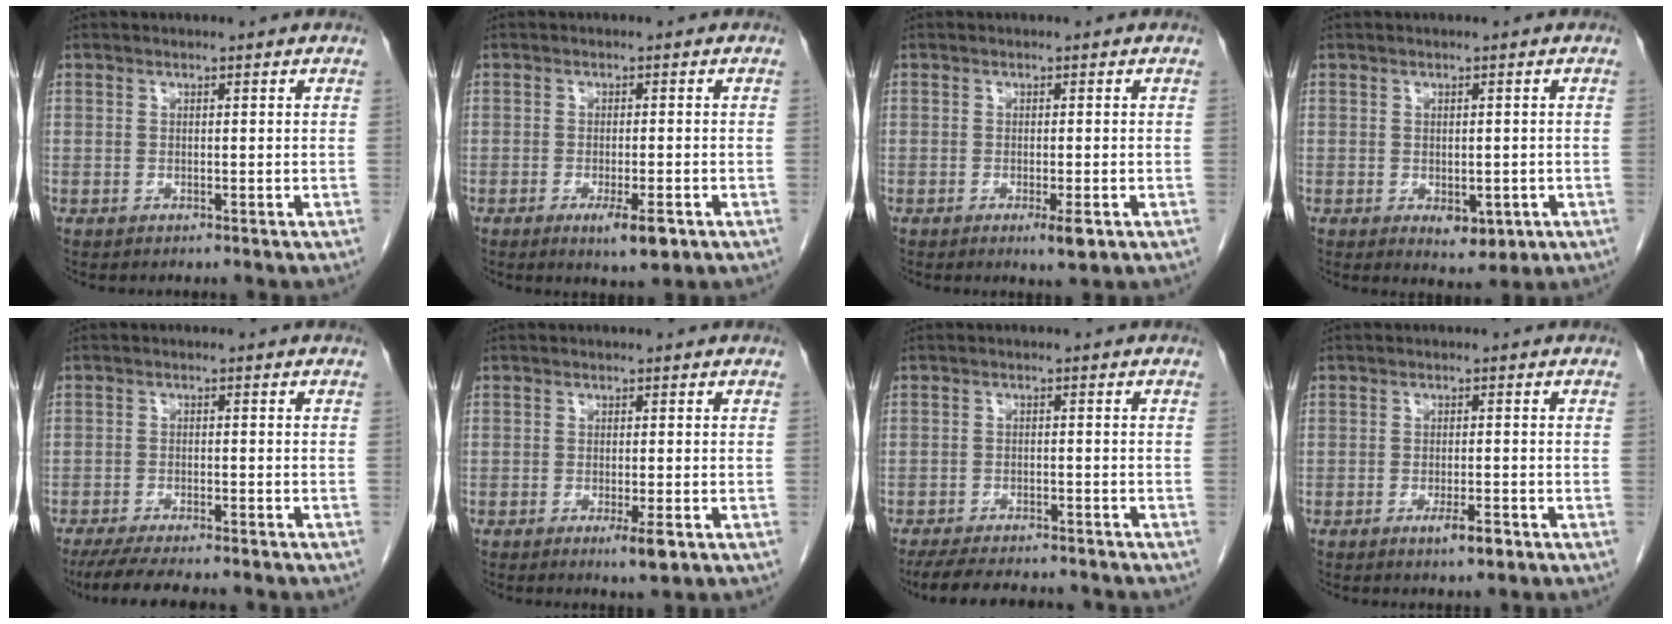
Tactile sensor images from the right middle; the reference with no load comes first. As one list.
[{"total": 4.6, "force": [-2.4, 0.9, 3.9], "torque": [-0.061, -0.007, -0.031]}, {"total": 2.4, "force": [-1.1, 0.4, 2.2], "torque": [-0.031, -0.005, -0.014]}, {"total": 4.0, "force": [-1.3, 2.2, 3.1], "torque": [-0.037, -0.005, -0.005]}, {"total": 10.1, "force": [-8.5, 1.6, 5.2], "torque": [-0.076, -0.015, -0.125]}, {"total": 2.9, "force": [-1.3, 0.3, 2.6], "torque": [-0.038, -0.007, -0.018]}, {"total": 11.0, "force": [-9.8, 2.3, 4.4], "torque": [-0.071, -0.008, -0.139]}, {"total": 3.1, "force": [-1.7, 0.6, 2.5], "torque": [-0.040, -0.002, -0.025]}]